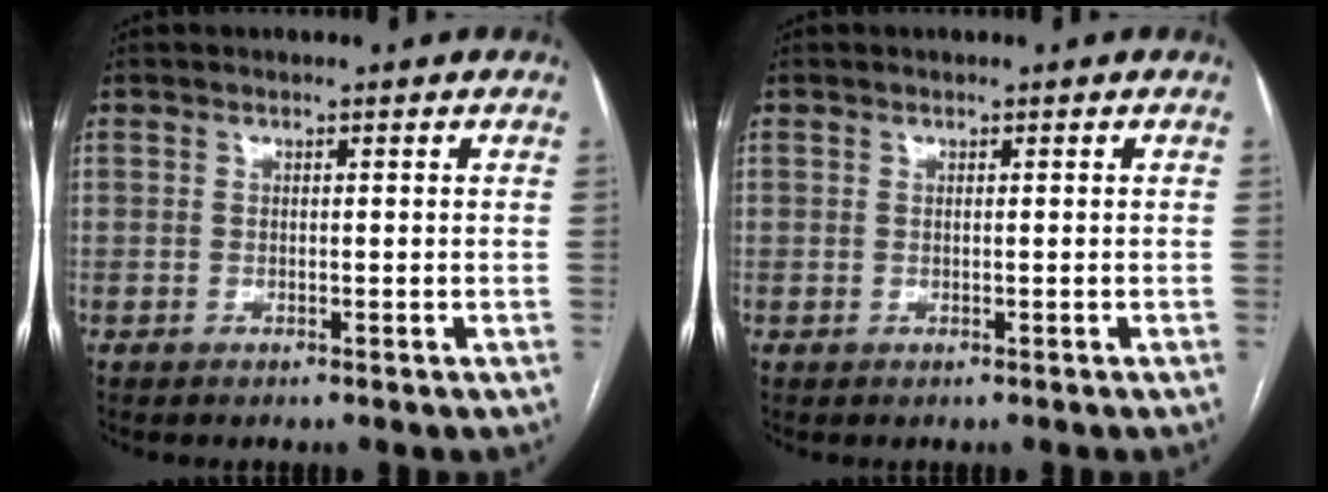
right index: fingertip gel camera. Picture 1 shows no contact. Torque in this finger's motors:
{"motor_torque": [0.01, 0.06, -0.09, 0.01]}